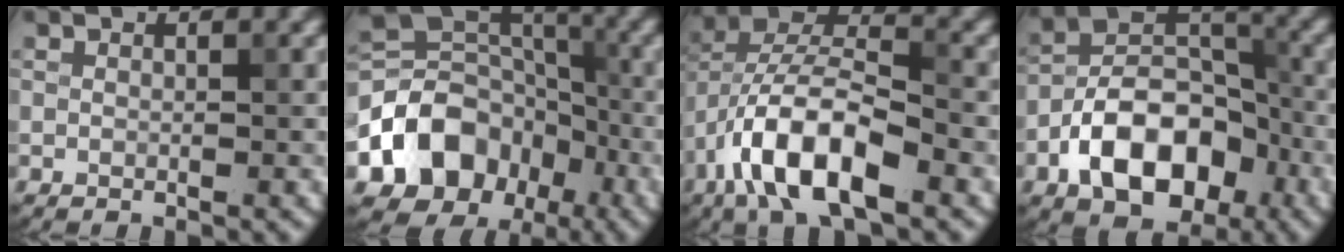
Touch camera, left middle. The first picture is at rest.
{"total": 10.0, "force": [-4.0, 7.9, 4.6], "torque": [-0.067, 0.003, -0.078]}
{"total": 9.8, "force": [-4.5, 4.1, 7.7], "torque": [-0.138, 0.015, -0.088]}
{"total": 9.6, "force": [-4.2, 6.0, 6.3], "torque": [-0.105, 0.008, -0.083]}